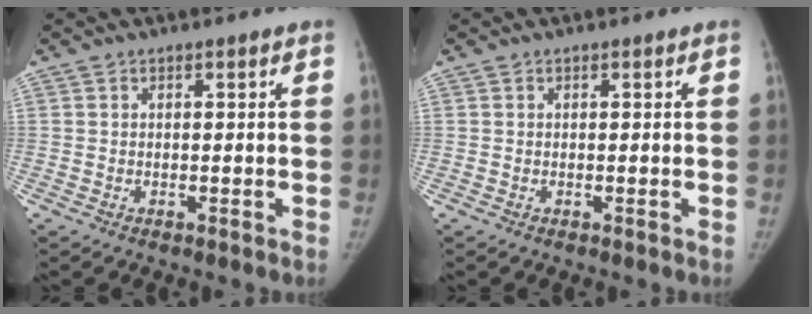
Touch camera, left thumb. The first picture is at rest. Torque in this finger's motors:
{"motor_torque": [0.03, 0.03, 0.26, -0.15, 0.02]}